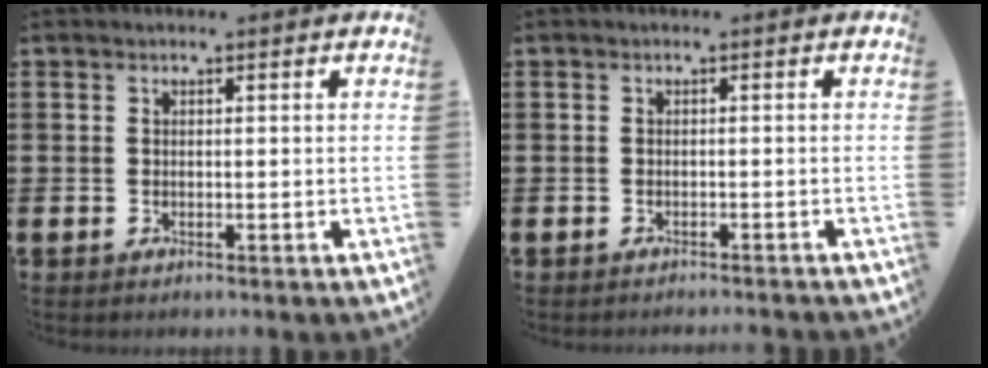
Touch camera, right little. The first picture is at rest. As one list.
[{"total": 0.0}]